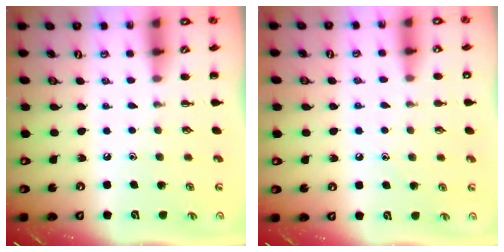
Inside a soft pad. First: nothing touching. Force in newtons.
{"total": 7.5, "press": 7.2, "slide": 2.1}